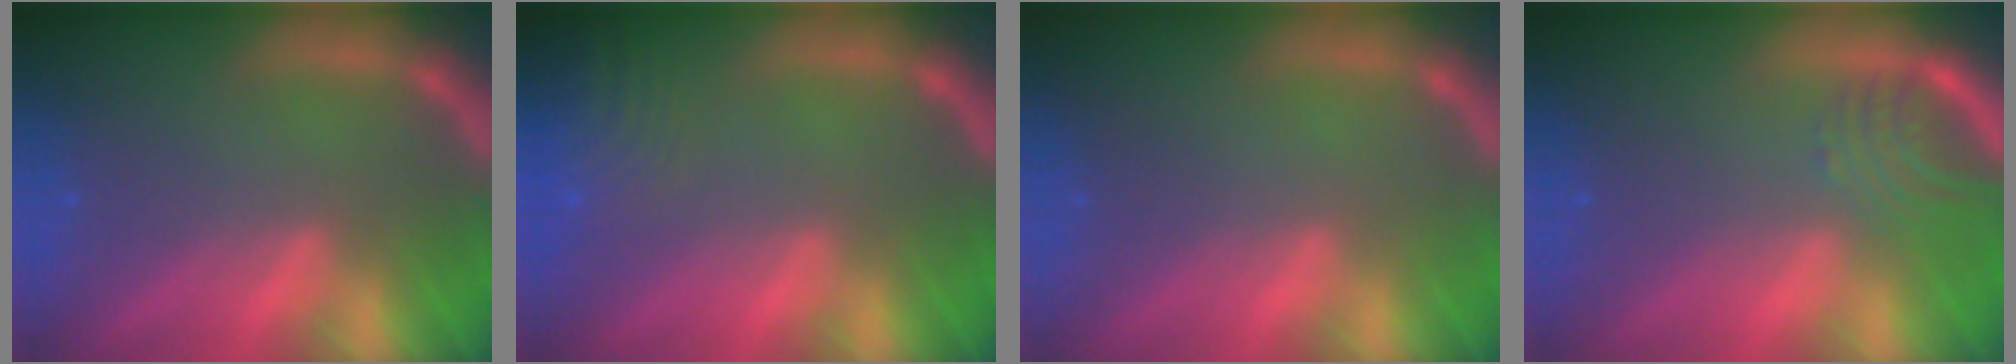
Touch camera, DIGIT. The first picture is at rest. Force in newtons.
{"total": 9.0}
{"total": 0.0}
{"total": 3.0}